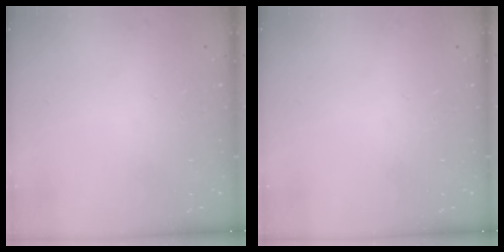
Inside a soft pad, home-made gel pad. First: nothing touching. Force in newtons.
{"total": 0.0}